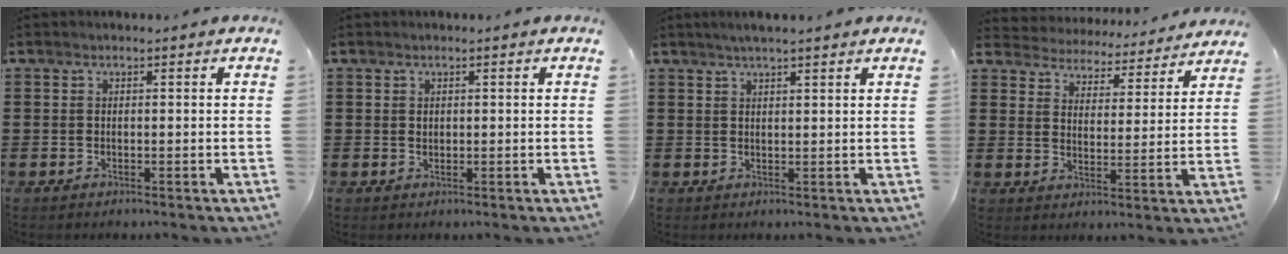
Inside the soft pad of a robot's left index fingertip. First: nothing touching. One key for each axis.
{"total": 0.6, "fx": 0.2, "fy": 0.5, "fz": 0.2, "tx": -0.007, "ty": 0.004, "tz": 0.004}
{"total": 1.9, "fx": 1.6, "fy": 0.0, "fz": 1.1, "tx": -0.023, "ty": 0.004, "tz": 0.029}
{"total": 4.0, "fx": 3.8, "fy": 0.0, "fz": -1.1, "tx": -0.009, "ty": -0.040, "tz": 0.061}